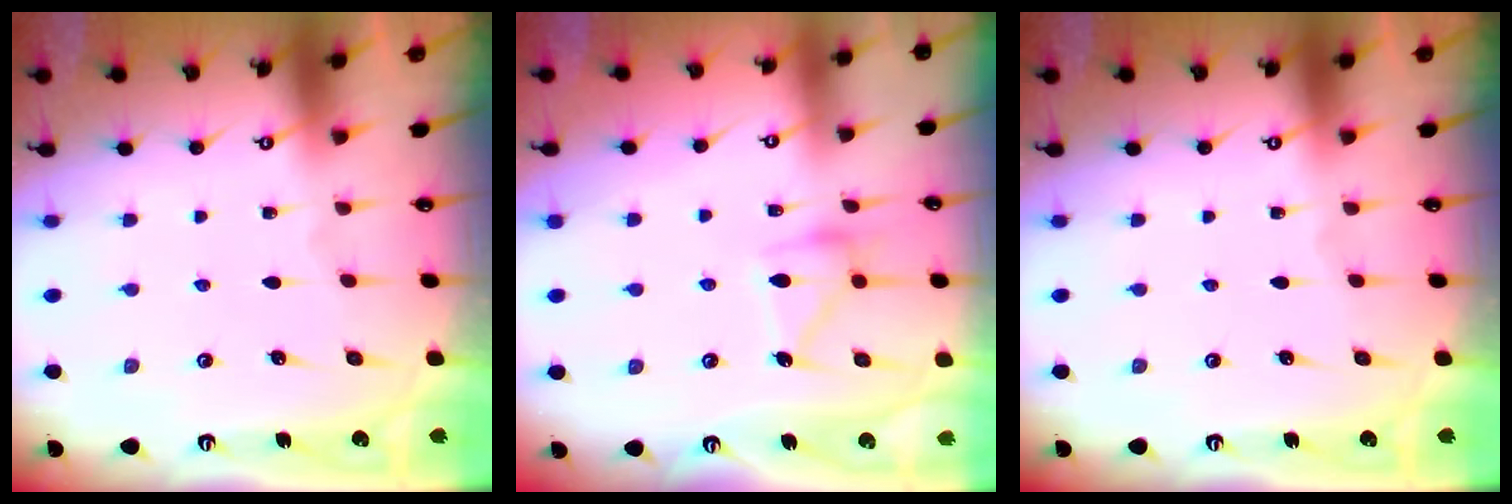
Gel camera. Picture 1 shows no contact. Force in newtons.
{"total": 14.3, "press": 14.2, "slide": 0.8}
{"total": 0.0}